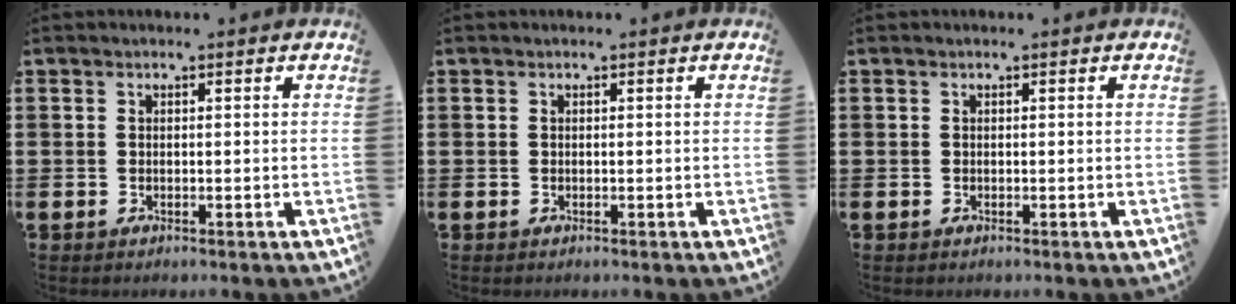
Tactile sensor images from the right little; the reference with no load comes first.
{"total": 0.0}
{"total": 0.0}